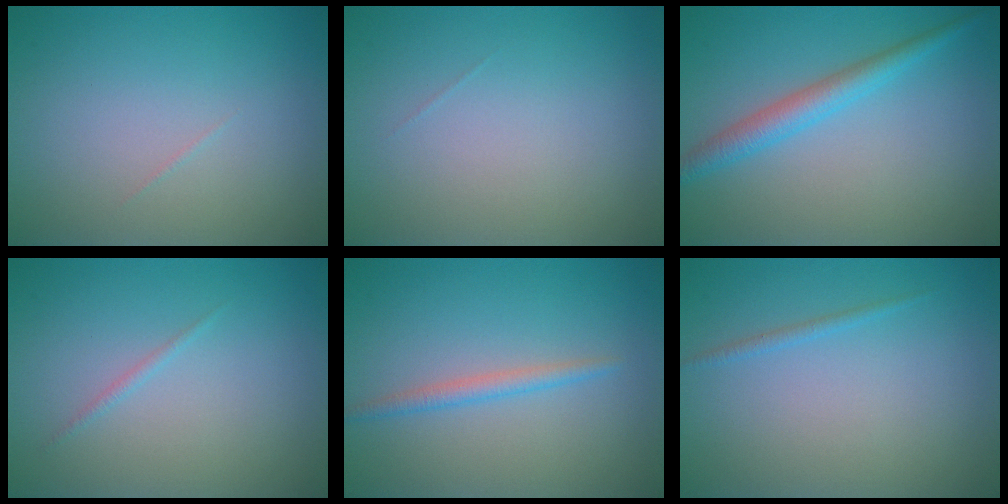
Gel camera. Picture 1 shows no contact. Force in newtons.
{"total": 0.0}
{"total": 2.9, "press": 2.9, "slide": 0.2}
{"total": 0.5, "press": 0.5, "slide": 0.1}
{"total": 1.6, "press": 1.6, "slide": 0.0}
{"total": 0.7, "press": 0.7, "slide": 0.1}